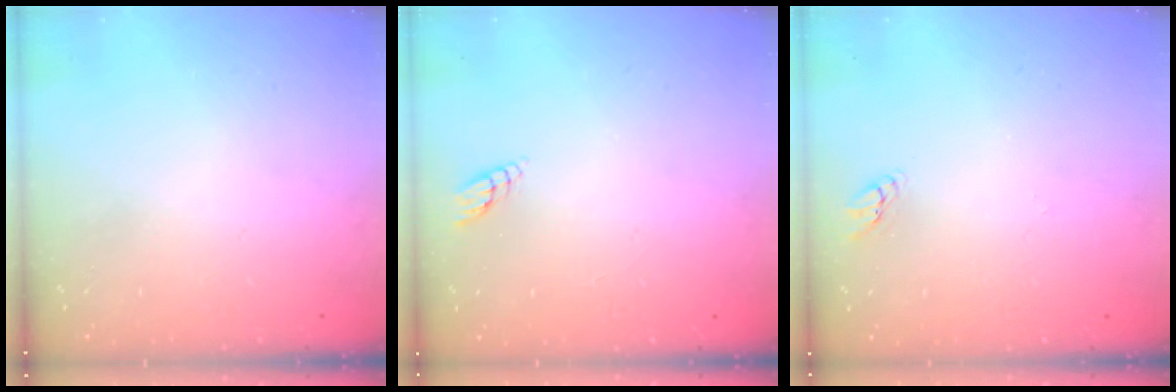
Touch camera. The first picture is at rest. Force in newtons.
{"total": 2.9, "press": 2.9, "slide": 0.3}
{"total": 2.2, "press": 2.2, "slide": 0.2}